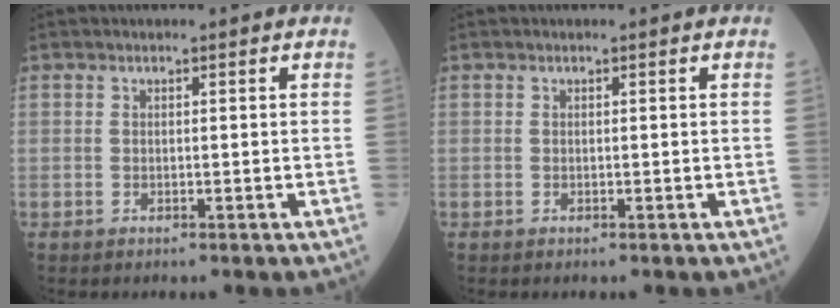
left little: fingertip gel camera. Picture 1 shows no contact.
{"total": 0.0}